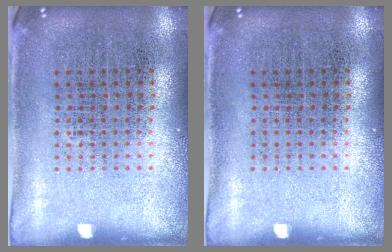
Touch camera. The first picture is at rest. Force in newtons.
{"total": 0.0}